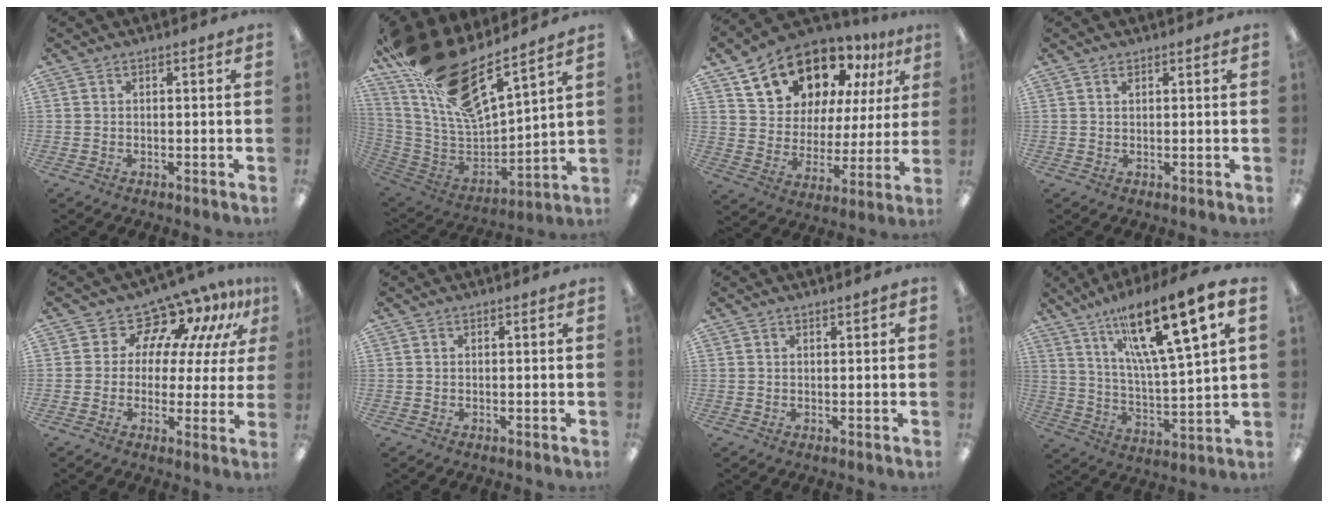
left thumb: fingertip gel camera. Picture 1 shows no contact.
{"total": 23.3, "force": [17.4, 6.2, 14.2], "torque": [-0.264, -0.111, 0.300]}
{"total": 17.7, "force": [12.6, 10.1, 7.0], "torque": [-0.134, -0.075, 0.232]}
{"total": 0.8, "force": [0.6, 0.4, 0.4], "torque": [-0.009, 0.001, 0.010]}
{"total": 11.0, "force": [8.7, 5.4, 4.0], "torque": [-0.080, -0.078, 0.151]}
{"total": 0.0}
{"total": 0.7, "force": [0.5, 0.2, 0.3], "torque": [-0.006, 0.000, 0.010]}
{"total": 19.0, "force": [12.3, 3.9, 13.9], "torque": [-0.233, -0.064, 0.194]}